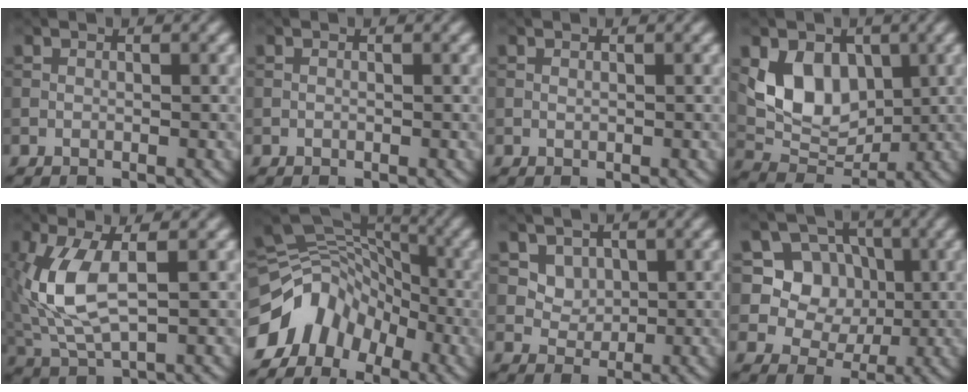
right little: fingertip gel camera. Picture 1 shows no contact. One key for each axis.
{"total": 0.0}
{"total": 0.0}
{"total": 6.3, "fx": 1.4, "fy": 4.7, "fz": 4.0, "tx": -0.066, "ty": -0.013, "tz": 0.026}
{"total": 6.6, "fx": 0.2, "fy": 3.2, "fz": 5.8, "tx": -0.150, "ty": 0.001, "tz": 0.008}
{"total": 7.7, "fx": -4.7, "fy": 5.2, "fz": 3.2, "tx": -0.051, "ty": 0.002, "tz": -0.104}
{"total": 2.7, "fx": 1.1, "fy": 2.2, "fz": 1.1, "tx": -0.028, "ty": -0.019, "tz": 0.045}
{"total": 6.0, "fx": 0.9, "fy": 5.4, "fz": 2.3, "tx": -0.031, "ty": 0.005, "tz": 0.013}